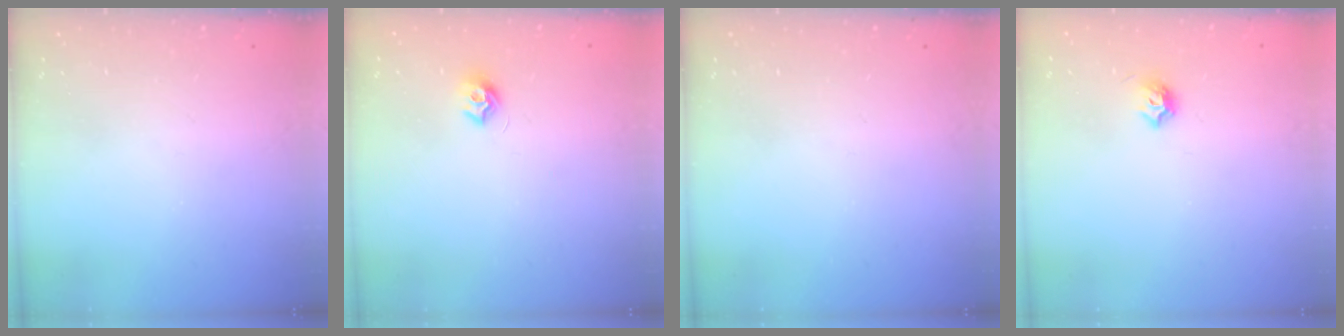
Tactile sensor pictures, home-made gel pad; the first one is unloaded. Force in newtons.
{"total": 7.6, "press": 7.6, "slide": 0.6}
{"total": 0.0}
{"total": 5.9, "press": 5.9, "slide": 0.8}